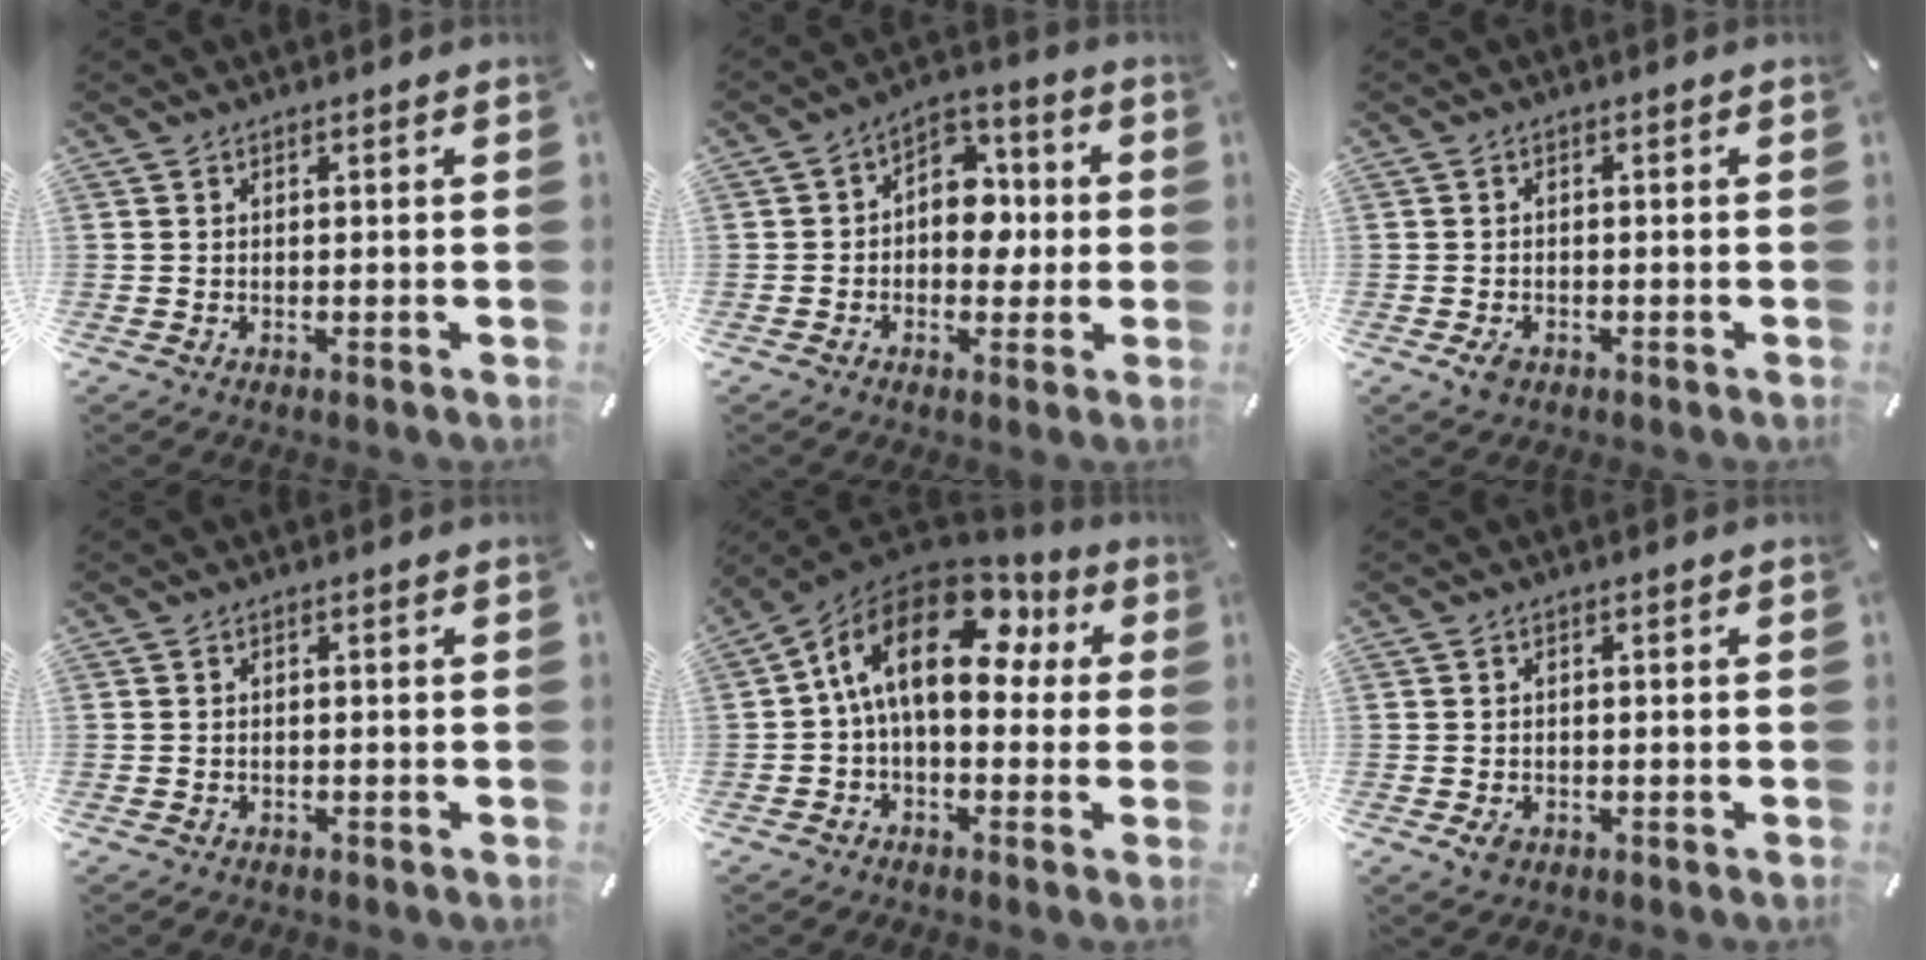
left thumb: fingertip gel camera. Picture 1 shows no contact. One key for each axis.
{"total": 9.0, "fx": -0.3, "fy": 7.2, "fz": 5.4, "tx": -0.075, "ty": 0.007, "tz": -0.007}
{"total": 2.6, "fx": -1.2, "fy": 1.9, "fz": 1.4, "tx": -0.030, "ty": 0.003, "tz": -0.024}
{"total": 0.9, "fx": -0.6, "fy": 0.6, "fz": 0.2, "tx": -0.003, "ty": 0.003, "tz": -0.015}
{"total": 17.8, "fx": 4.3, "fy": 10.2, "fz": 14.0, "tx": -0.272, "ty": -0.006, "tz": 0.067}
{"total": 2.4, "fx": -1.0, "fy": 1.9, "fz": 1.2, "tx": -0.019, "ty": 0.004, "tz": -0.017}